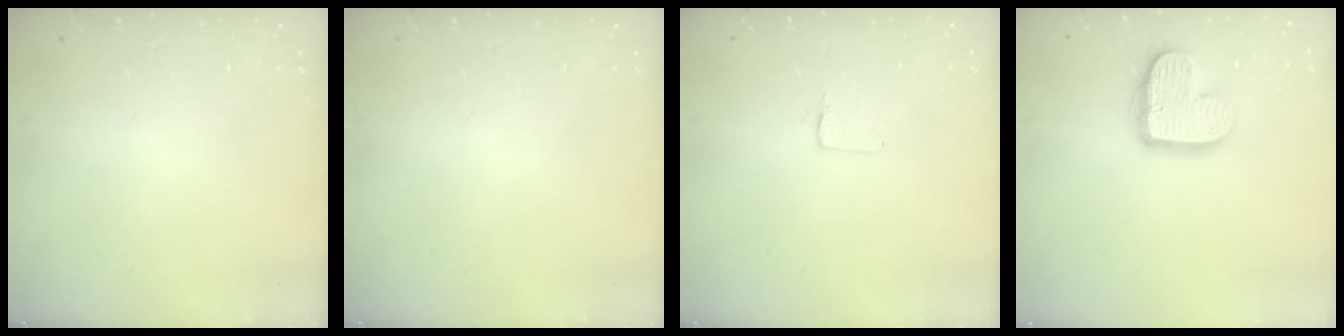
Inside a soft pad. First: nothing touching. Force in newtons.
{"total": 0.0}
{"total": 1.0, "press": 1.0, "slide": 0.1}
{"total": 14.4, "press": 14.3, "slide": 1.0}